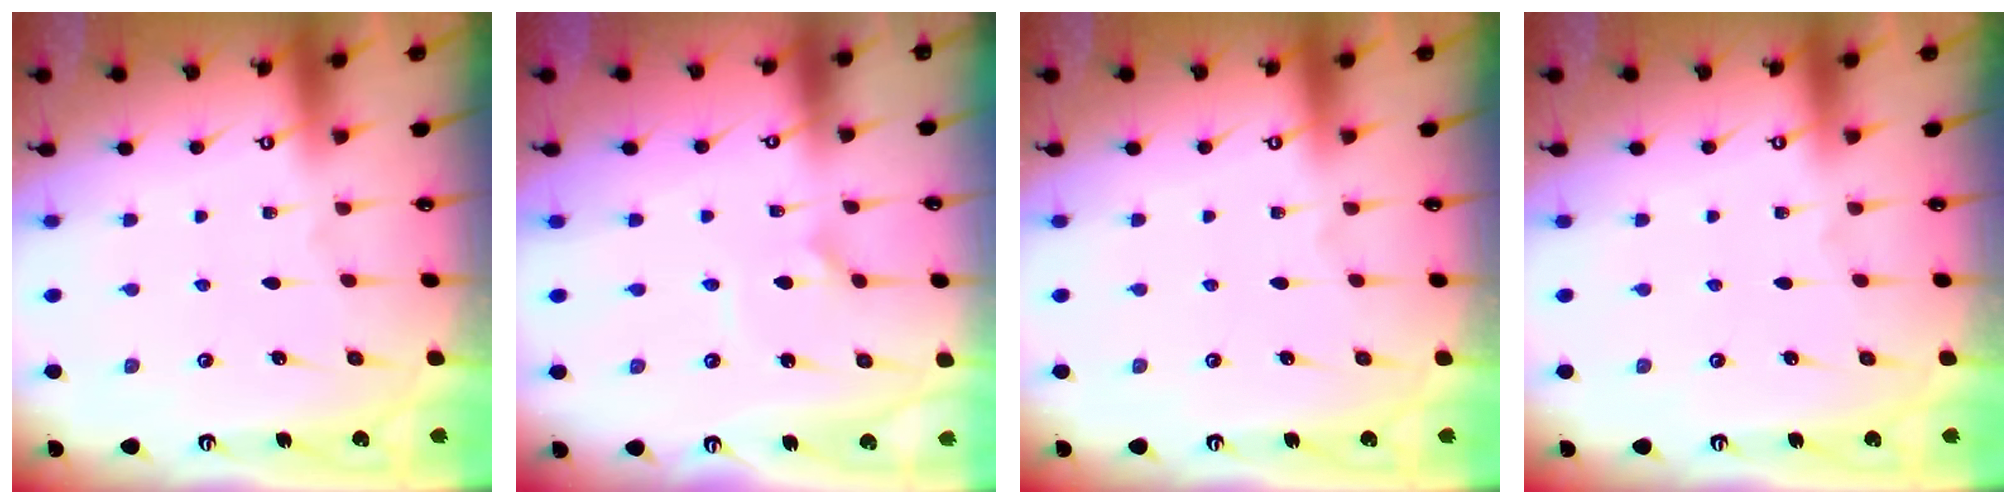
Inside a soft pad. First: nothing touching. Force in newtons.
{"total": 1.6, "press": 1.5, "slide": 0.4}
{"total": 0.0}
{"total": 0.0}